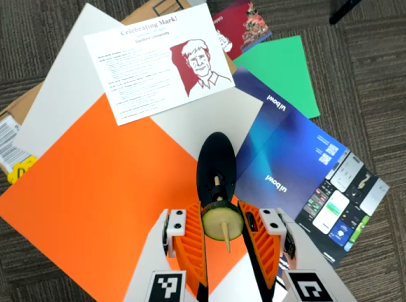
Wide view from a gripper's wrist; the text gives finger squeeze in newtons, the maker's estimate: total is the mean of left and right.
{"total": 8.0, "left": 8.0, "right": 7.9}